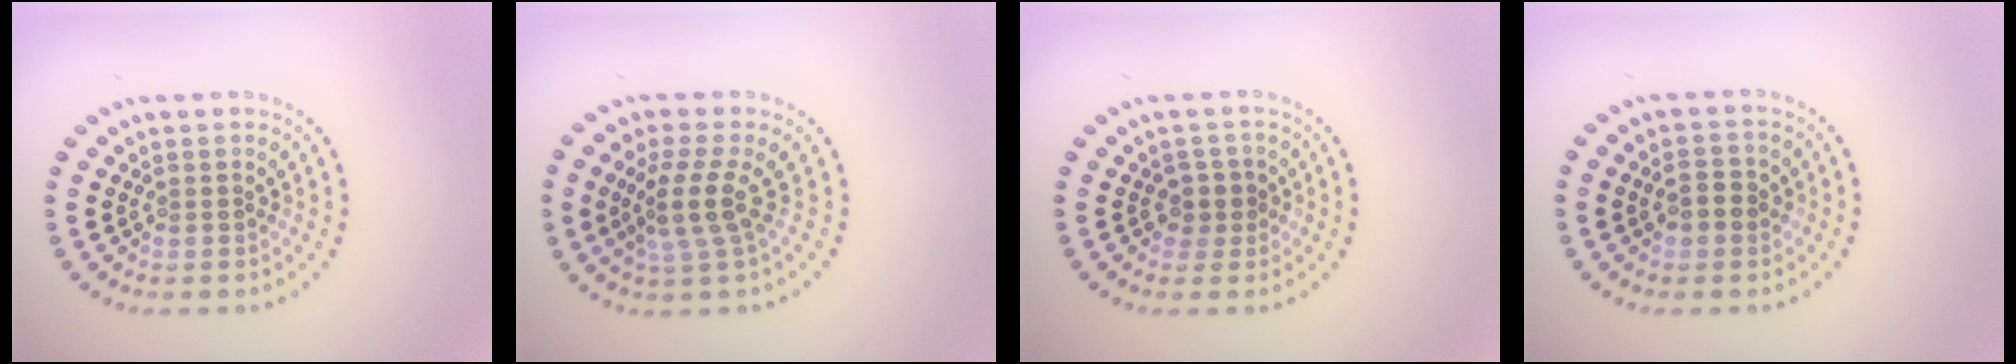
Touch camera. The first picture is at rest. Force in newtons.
{"total": 3.4, "press": 2.5, "slide": 2.3}
{"total": 1.9, "press": 1.6, "slide": 1.1}
{"total": 2.2, "press": 2.2, "slide": 0.1}